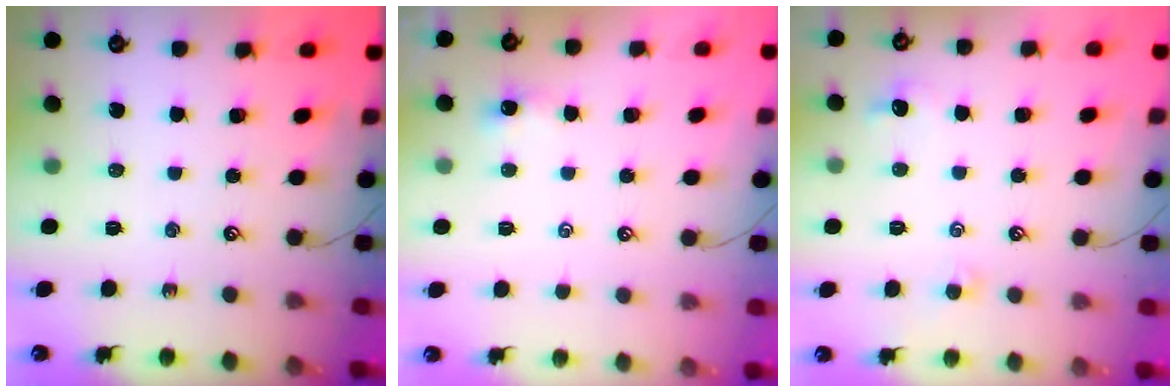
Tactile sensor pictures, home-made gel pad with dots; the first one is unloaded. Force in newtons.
{"total": 1.4, "press": 1.3, "slide": 0.3}
{"total": 0.8, "press": 0.7, "slide": 0.4}